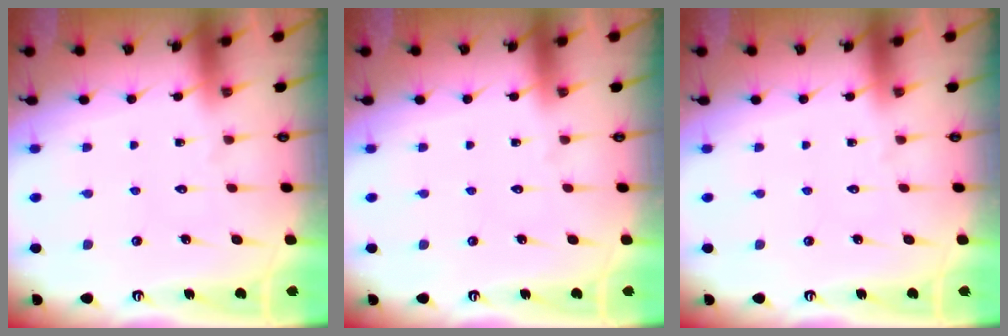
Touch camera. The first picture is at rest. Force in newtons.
{"total": 0.0}
{"total": 0.0}